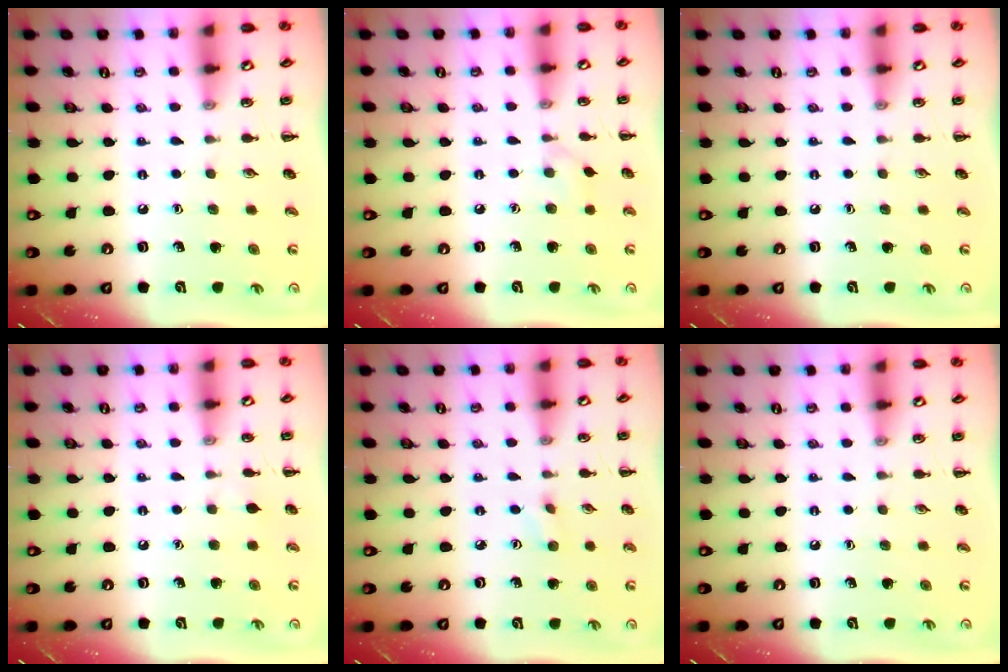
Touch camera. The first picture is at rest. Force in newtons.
{"total": 4.2, "press": 3.9, "slide": 1.6}
{"total": 0.0}
{"total": 2.7, "press": 2.5, "slide": 1.1}
{"total": 2.3, "press": 2.2, "slide": 0.8}
{"total": 0.0}